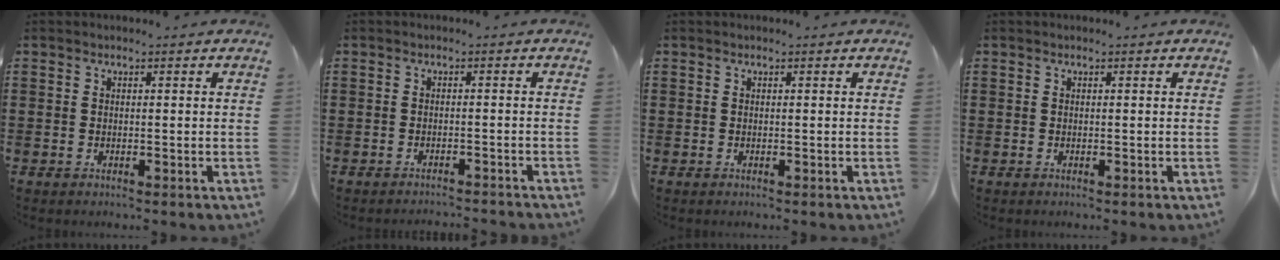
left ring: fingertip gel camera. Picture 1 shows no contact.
{"total": 1.5, "force": [-1.5, -0.2, 0.2], "torque": [-0.004, 0.003, -0.030]}
{"total": 0.0}
{"total": 0.0}